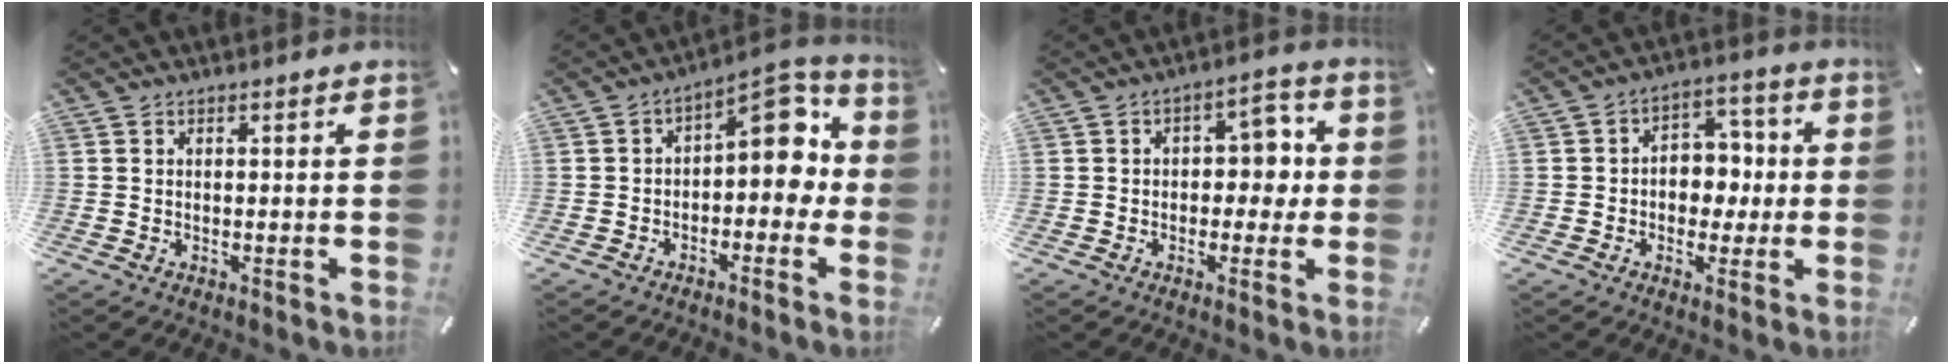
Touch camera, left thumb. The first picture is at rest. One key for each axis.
{"total": 10.5, "fx": 2.9, "fy": 6.1, "fz": 8.1, "tx": -0.091, "ty": -0.030, "tz": 0.046}
{"total": 7.2, "fx": -0.1, "fy": 5.0, "fz": 5.2, "tx": -0.061, "ty": 0.006, "tz": -0.011}
{"total": 7.2, "fx": -1.3, "fy": 6.3, "fz": 3.3, "tx": -0.038, "ty": 0.011, "tz": -0.027}